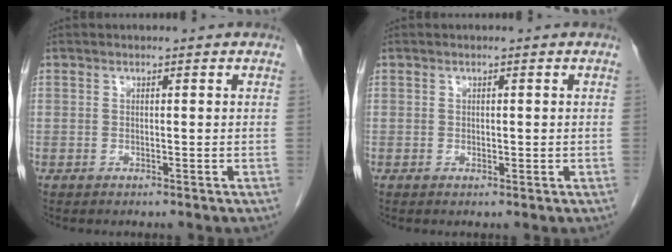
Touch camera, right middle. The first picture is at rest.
{"total": 0.6, "force": [0.0, 0.4, 0.5], "torque": [-0.004, 0.000, 0.001]}